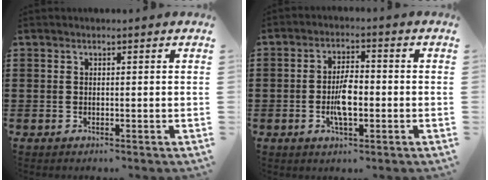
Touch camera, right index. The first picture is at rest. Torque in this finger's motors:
{"motor_torque": [2.14, 0.00, 0.48, 0.10]}